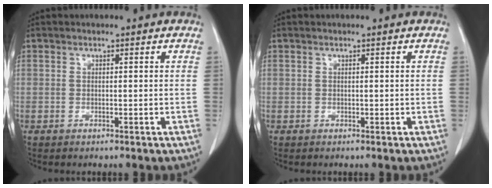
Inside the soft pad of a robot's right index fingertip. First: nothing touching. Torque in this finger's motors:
{"motor_torque": [-0.01, 0.00, 0.00, 0.00]}